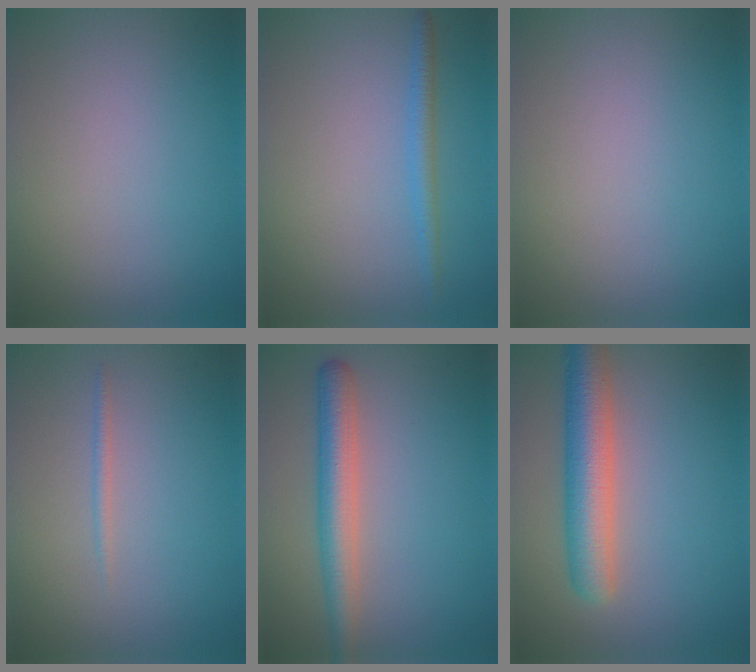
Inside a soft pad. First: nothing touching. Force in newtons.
{"total": 1.6, "press": 1.6, "slide": 0.1}
{"total": 0.0}
{"total": 0.7, "press": 0.7, "slide": 0.1}
{"total": 4.0, "press": 4.0, "slide": 0.2}
{"total": 5.6, "press": 5.6, "slide": 0.1}